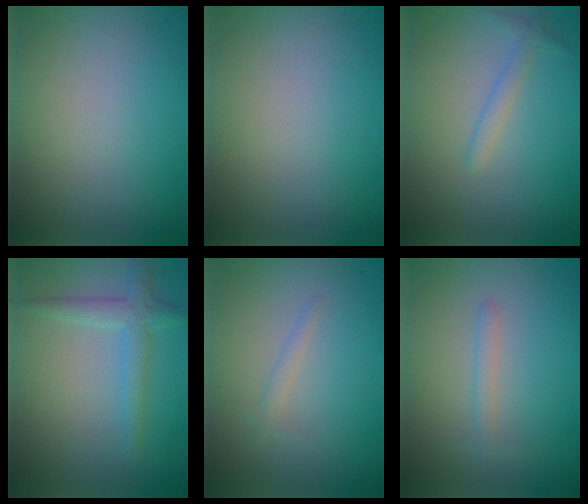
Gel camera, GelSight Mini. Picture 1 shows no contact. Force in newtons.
{"total": 0.0}
{"total": 1.4, "press": 1.4, "slide": 0.1}
{"total": 2.6, "press": 2.6, "slide": 0.1}
{"total": 0.9, "press": 0.9, "slide": 0.0}
{"total": 1.2, "press": 1.2, "slide": 0.1}